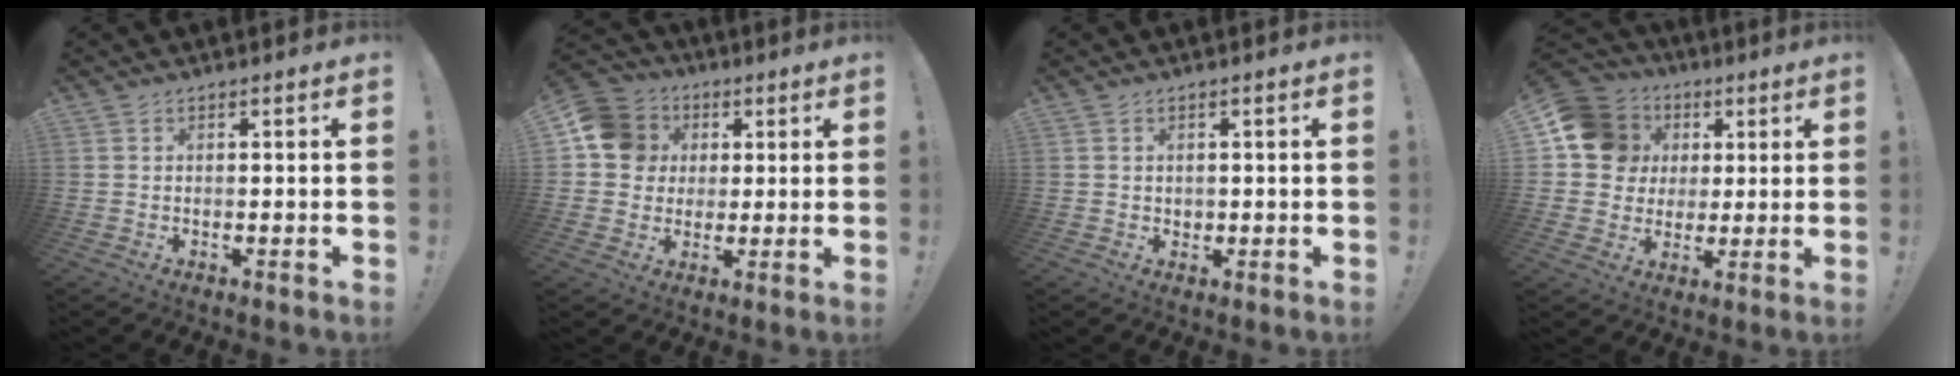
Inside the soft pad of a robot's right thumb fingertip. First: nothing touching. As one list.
[{"total": 12.8, "force": [3.0, 11.4, 5.0], "torque": [-0.065, -0.002, 0.062]}, {"total": 1.4, "force": [0.5, 1.3, 0.3], "torque": [-0.001, 0.001, 0.007]}, {"total": 14.1, "force": [4.4, 12.3, 5.3], "torque": [-0.087, -0.011, 0.100]}]